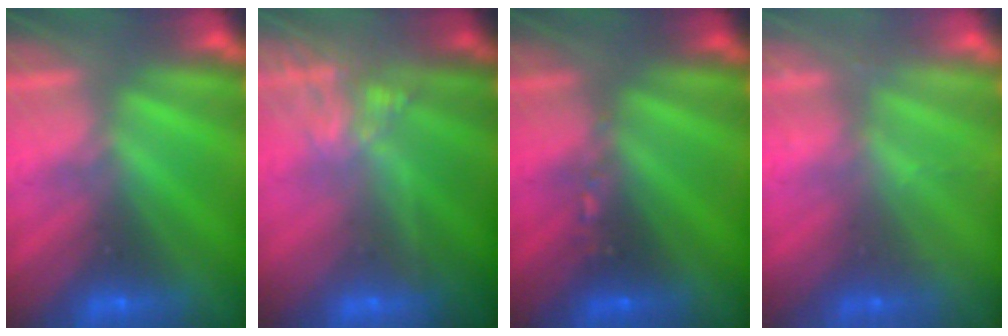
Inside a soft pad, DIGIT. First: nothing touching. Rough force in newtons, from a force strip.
{"total": 9.6}
{"total": 2.4}
{"total": 2.4}